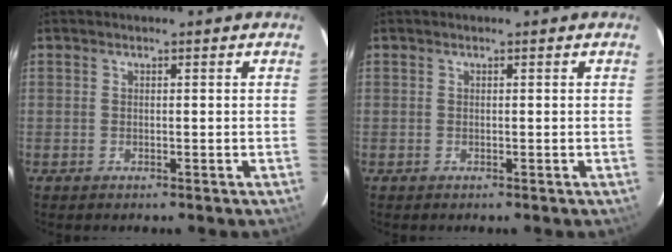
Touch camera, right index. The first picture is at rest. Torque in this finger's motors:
{"motor_torque": [0.00, 0.00, 0.04, 0.00]}